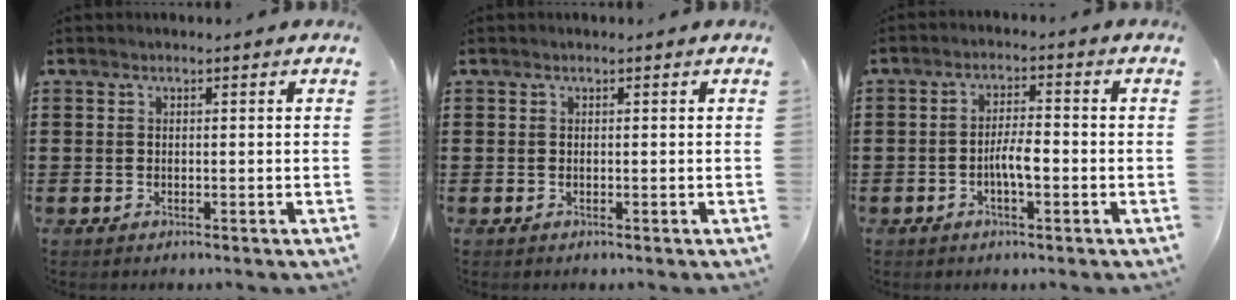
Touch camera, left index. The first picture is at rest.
{"total": 0.0}
{"total": 4.1, "force": [-1.2, 1.1, 3.7], "torque": [-0.073, 0.005, -0.024]}